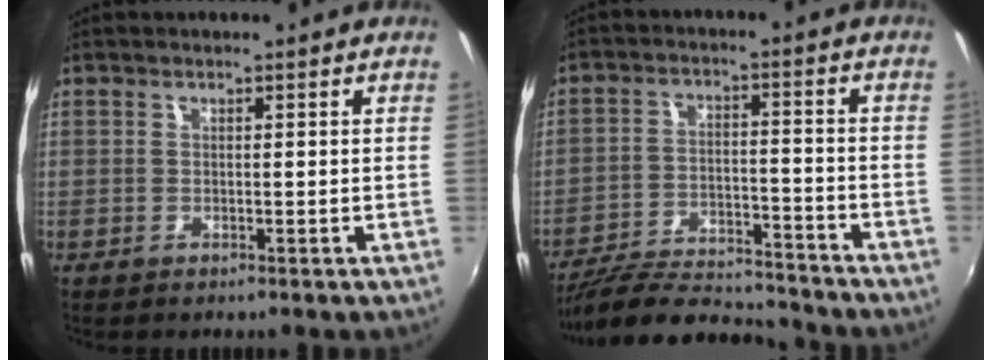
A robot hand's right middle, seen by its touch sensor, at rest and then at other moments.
{"total": 17.6, "force": [-15.8, 3.8, 6.6], "torque": [-0.139, -0.014, -0.245]}